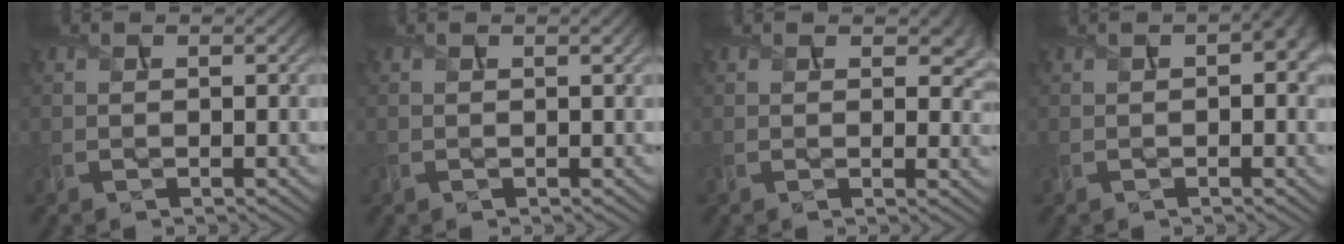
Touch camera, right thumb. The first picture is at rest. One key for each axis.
{"total": 0.7, "fx": 0.3, "fy": 0.1, "fz": 0.6, "tx": -0.008, "ty": 0.002, "tz": 0.006}
{"total": 4.8, "fx": 1.7, "fy": 2.9, "fz": 3.5, "tx": -0.051, "ty": -0.007, "tz": 0.028}
{"total": 4.9, "fx": 0.7, "fy": 2.3, "fz": 4.3, "tx": -0.059, "ty": 0.001, "tz": 0.012}